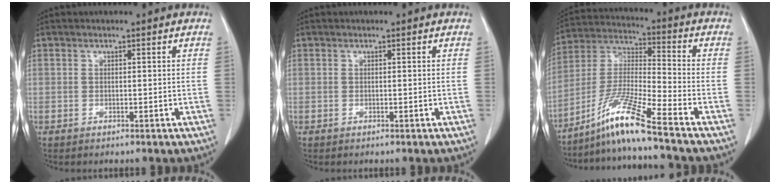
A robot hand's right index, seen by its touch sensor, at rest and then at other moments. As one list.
[{"total": 0.0}, {"total": 11.3, "force": [-8.5, -1.8, 7.2], "torque": [-0.158, -0.015, -0.163]}]